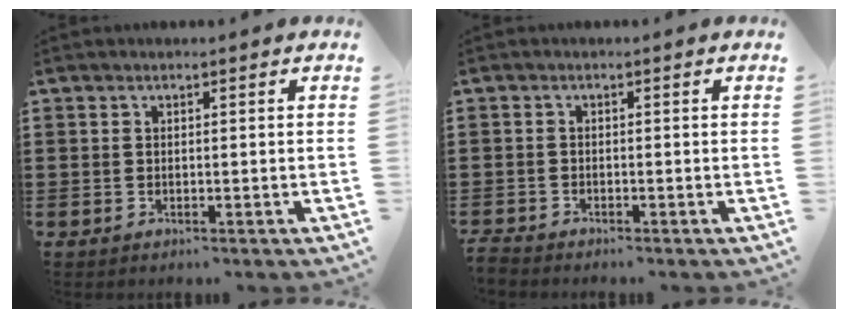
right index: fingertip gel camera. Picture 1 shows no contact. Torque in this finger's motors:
{"motor_torque": [-1.69, 0.44, -1.05, -0.21]}